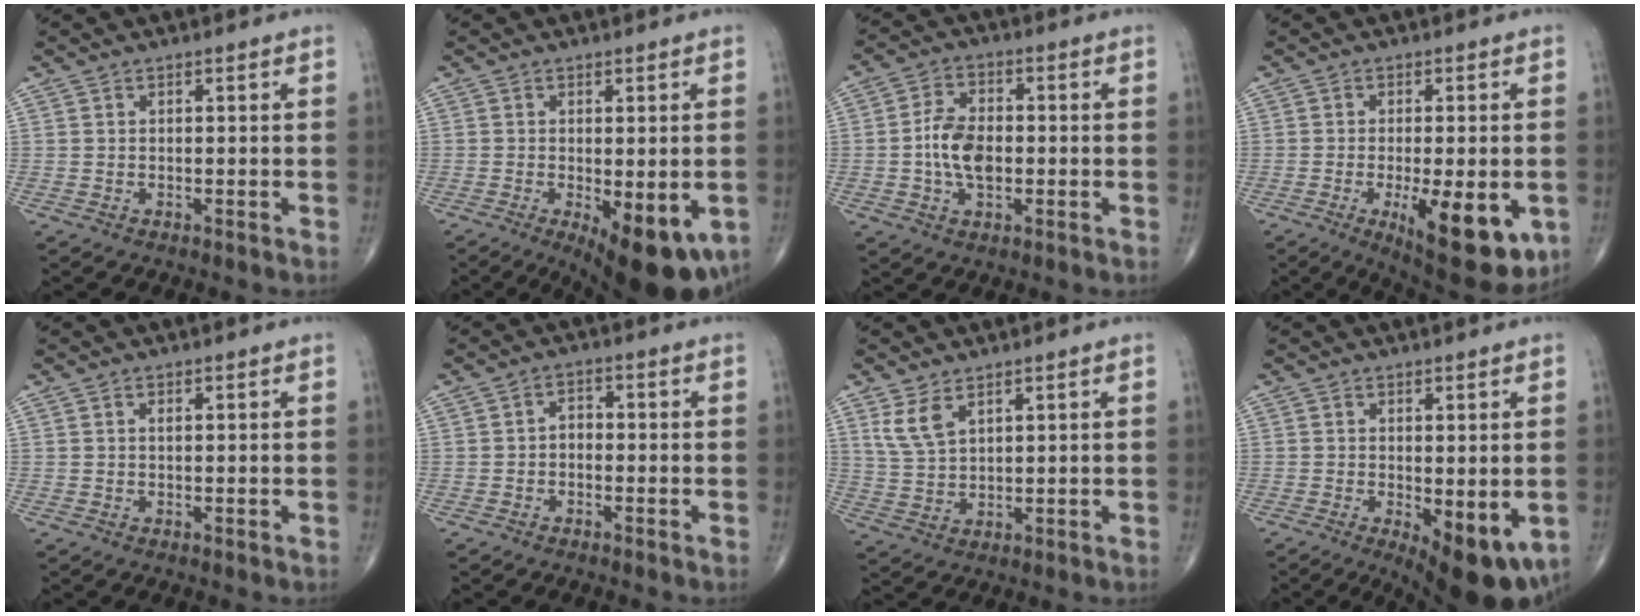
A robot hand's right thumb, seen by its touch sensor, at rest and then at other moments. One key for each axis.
{"total": 13.3, "fx": -4.9, "fy": 5.0, "fz": 11.3, "tx": -0.135, "ty": -0.014, "tz": -0.056}
{"total": 8.1, "fx": -0.9, "fy": 4.9, "fz": 6.4, "tx": -0.110, "ty": 0.010, "tz": -0.023}
{"total": 15.3, "fx": -4.8, "fy": 5.5, "fz": 13.5, "tx": -0.159, "ty": -0.014, "tz": -0.052}
{"total": 0.7, "fx": 0.3, "fy": 0.2, "fz": 0.6, "tx": -0.012, "ty": -0.001, "tz": 0.005}
{"total": 2.4, "fx": -0.6, "fy": 1.8, "fz": 1.6, "tx": -0.012, "ty": 0.016, "tz": -0.020}
{"total": 5.3, "fx": 3.1, "fy": 2.5, "fz": 3.5, "tx": -0.069, "ty": -0.013, "tz": 0.072}
{"total": 10.8, "fx": -3.1, "fy": 4.0, "fz": 9.5, "tx": -0.119, "ty": -0.022, "tz": -0.032}